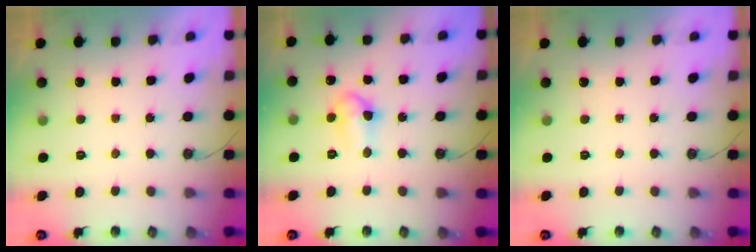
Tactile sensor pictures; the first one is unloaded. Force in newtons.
{"total": 7.4, "press": 7.3, "slide": 1.3}
{"total": 0.0}